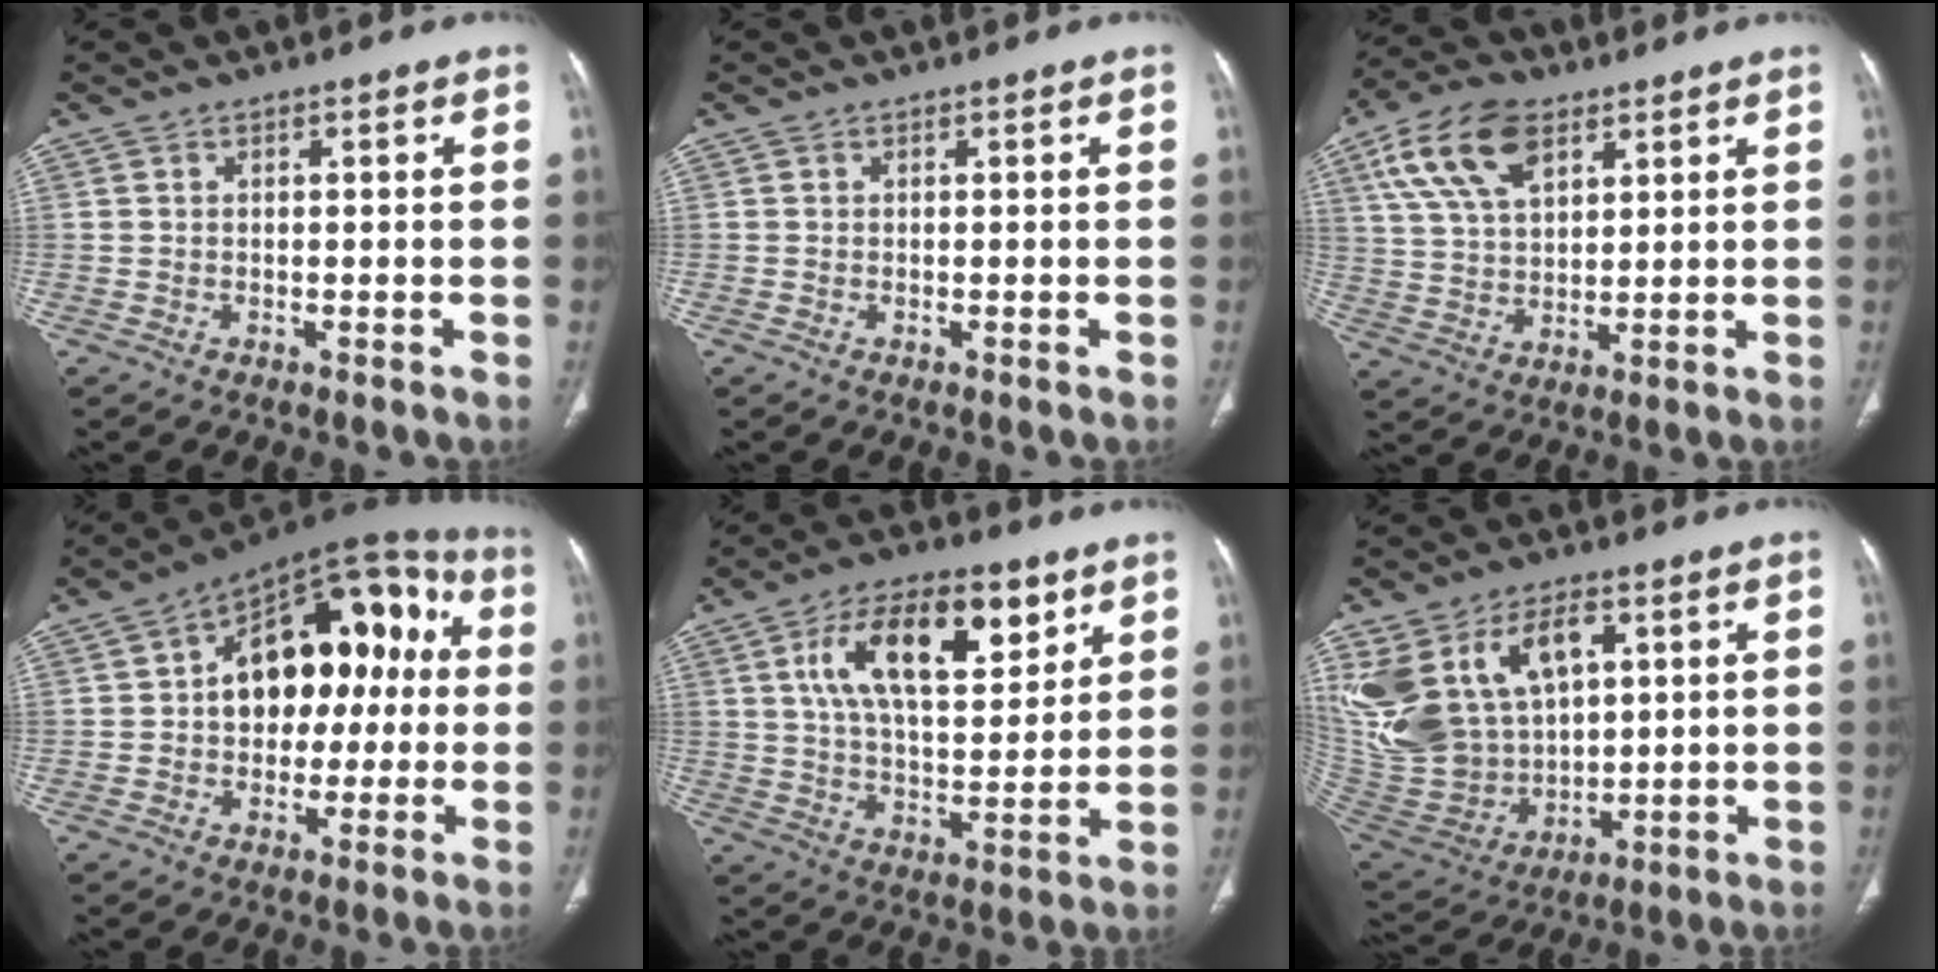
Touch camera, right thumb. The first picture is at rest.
{"total": 0.0}
{"total": 13.2, "force": [6.5, 7.3, 9.0], "torque": [-0.161, -0.008, 0.124]}
{"total": 19.6, "force": [1.3, 12.3, 15.2], "torque": [-0.169, 0.047, 0.013]}
{"total": 17.5, "force": [7.6, 8.1, 13.5], "torque": [-0.194, -0.020, 0.130]}
{"total": 22.2, "force": [7.5, 14.8, 14.9], "torque": [-0.305, -0.009, 0.165]}